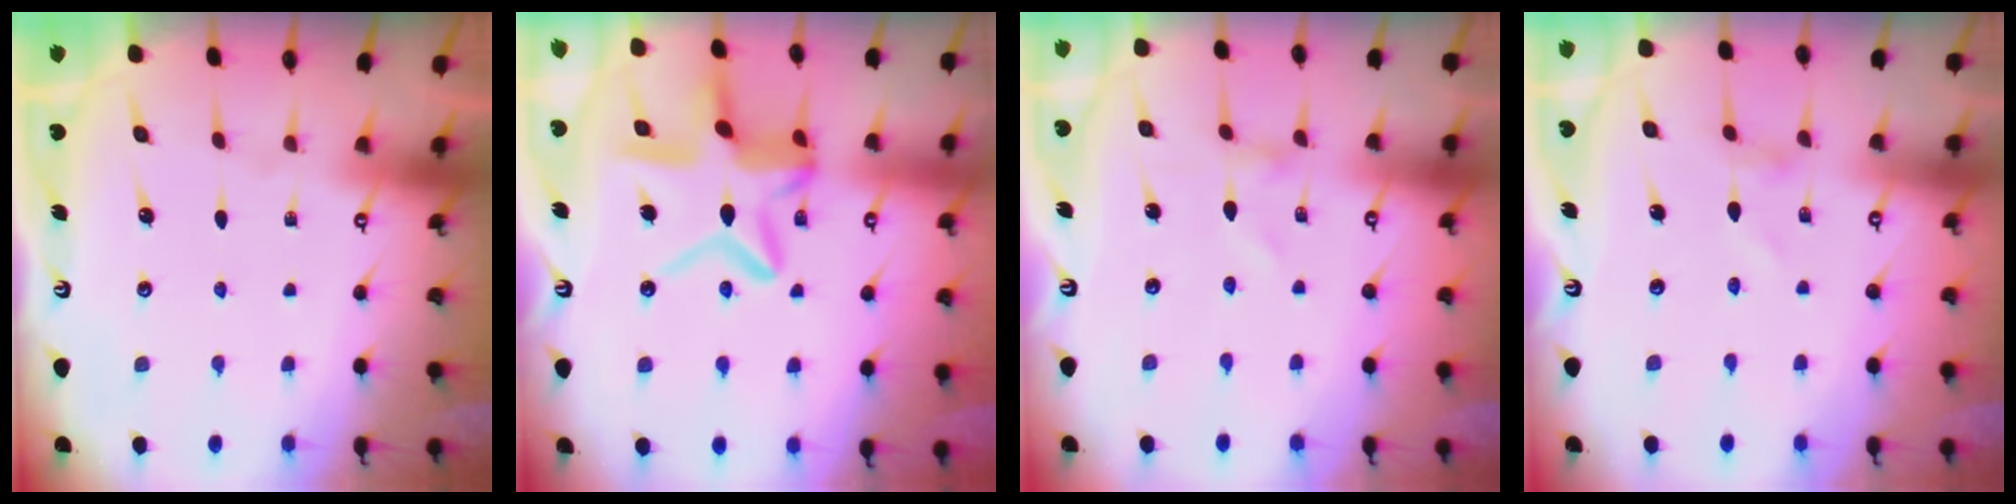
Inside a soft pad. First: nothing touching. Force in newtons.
{"total": 14.6, "press": 14.5, "slide": 1.4}
{"total": 0.7, "press": 0.6, "slide": 0.1}
{"total": 0.0}